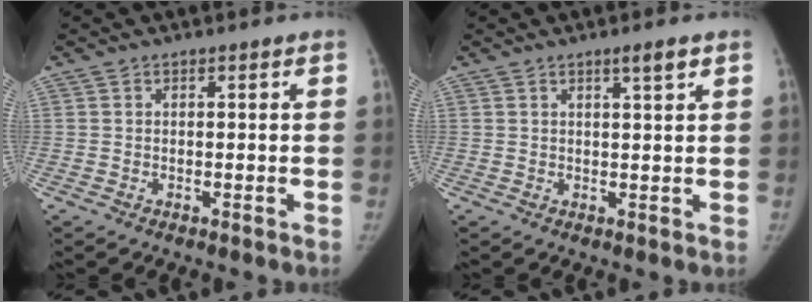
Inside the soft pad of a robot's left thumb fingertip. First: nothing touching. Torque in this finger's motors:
{"motor_torque": [0.17, -0.10, 0.47, -0.15, 0.05]}